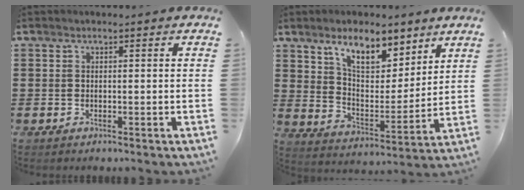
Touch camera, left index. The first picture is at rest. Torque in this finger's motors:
{"motor_torque": [1.64, -0.50, 0.54, 0.21]}